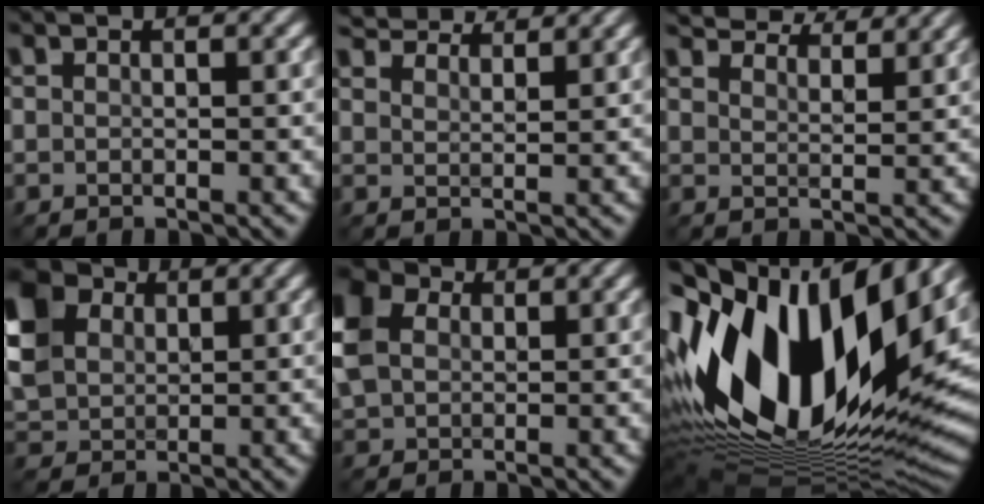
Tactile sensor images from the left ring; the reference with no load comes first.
{"total": 6.4, "force": [5.9, 1.3, 2.1], "torque": [-0.043, 0.007, 0.088]}
{"total": 7.8, "force": [7.1, 1.7, 2.8], "torque": [-0.046, 0.008, 0.090]}
{"total": 7.6, "force": [2.9, 5.6, 4.2], "torque": [-0.125, 0.023, 0.053]}
{"total": 7.4, "force": [2.2, 5.4, 4.6], "torque": [-0.136, 0.025, 0.038]}
{"total": 19.6, "force": [2.8, 9.7, 16.8], "torque": [-0.320, -0.010, 0.042]}